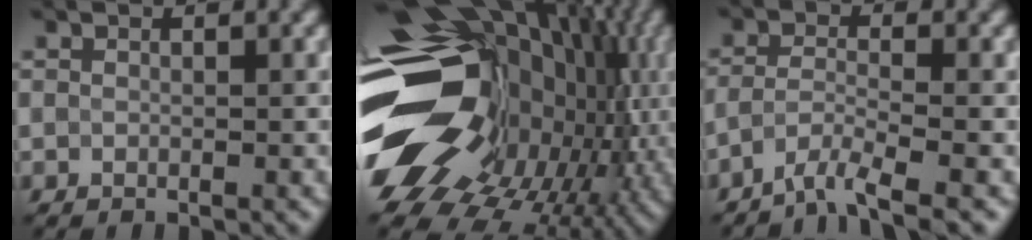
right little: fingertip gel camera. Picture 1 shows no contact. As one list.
[{"total": 21.1, "force": [-1.9, 15.3, 14.4], "torque": [-0.267, -0.002, -0.025]}, {"total": 3.5, "force": [-3.1, 0.2, 1.7], "torque": [-0.030, -0.001, -0.065]}]